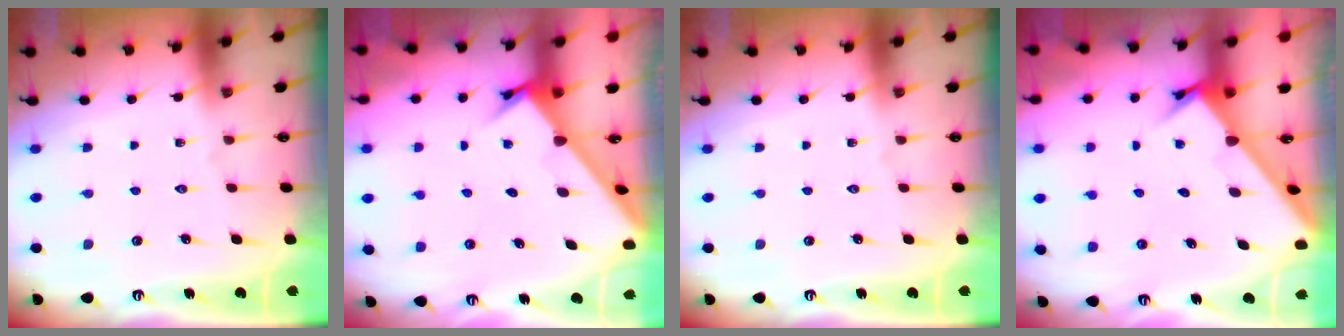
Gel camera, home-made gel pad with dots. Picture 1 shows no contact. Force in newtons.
{"total": 2.5, "press": 2.5, "slide": 0.3}
{"total": 0.0}
{"total": 2.5, "press": 2.5, "slide": 0.3}